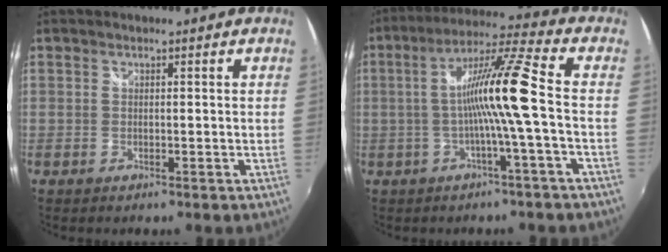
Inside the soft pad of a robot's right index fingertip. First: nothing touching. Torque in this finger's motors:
{"motor_torque": [2.06, -0.07, 0.74, 0.21]}